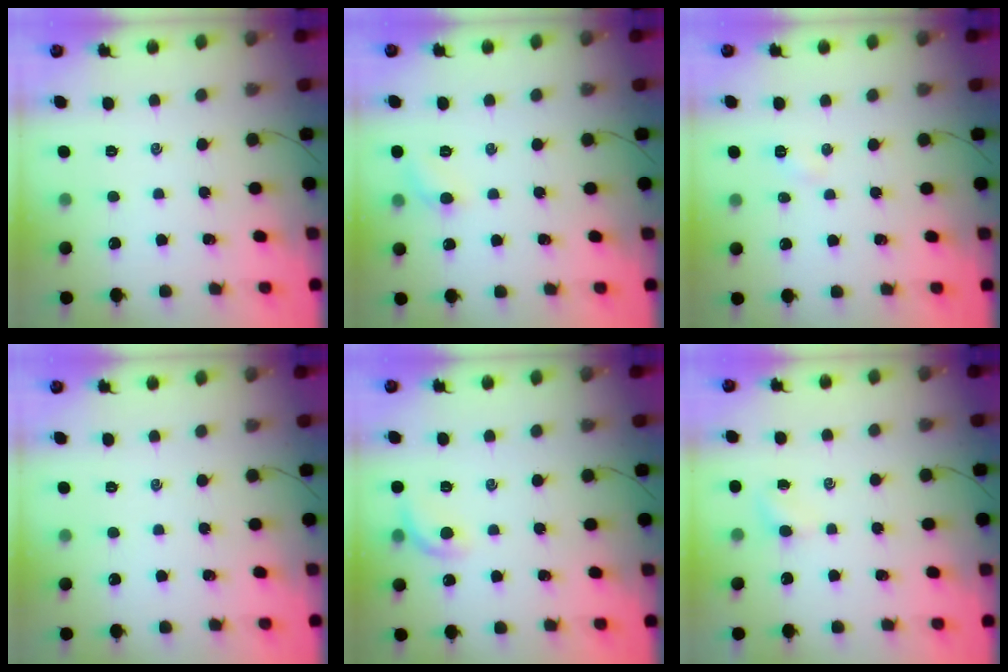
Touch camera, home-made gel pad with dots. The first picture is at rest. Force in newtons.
{"total": 6.3, "press": 5.9, "slide": 2.0}
{"total": 2.4, "press": 2.3, "slide": 0.8}
{"total": 0.0}
{"total": 7.9, "press": 7.8, "slide": 1.7}
{"total": 2.9, "press": 2.7, "slide": 1.1}